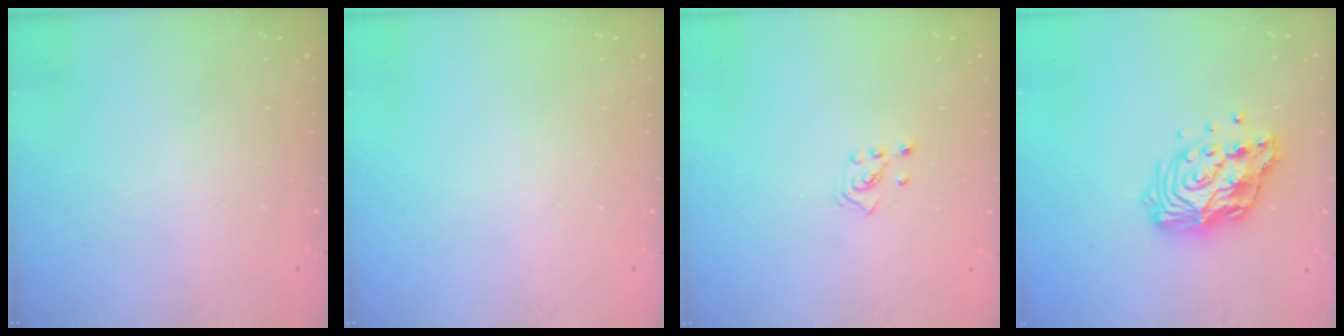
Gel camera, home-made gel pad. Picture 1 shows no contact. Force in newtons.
{"total": 0.0}
{"total": 2.1, "press": 1.9, "slide": 0.8}
{"total": 14.9, "press": 14.8, "slide": 1.5}